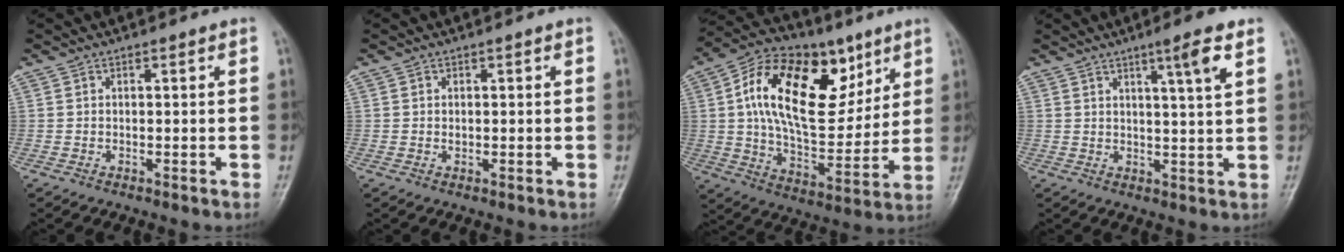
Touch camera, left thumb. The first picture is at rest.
{"total": 0.6, "force": [-0.1, 0.5, 0.3], "torque": [-0.002, 0.003, -0.002]}
{"total": 24.5, "force": [8.5, 13.6, 18.5], "torque": [-0.277, -0.015, 0.139]}
{"total": 6.2, "force": [3.2, 0.1, 5.3], "torque": [-0.081, -0.014, 0.048]}